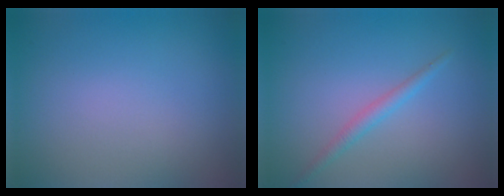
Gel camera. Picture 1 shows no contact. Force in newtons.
{"total": 1.5, "press": 1.5, "slide": 0.0}